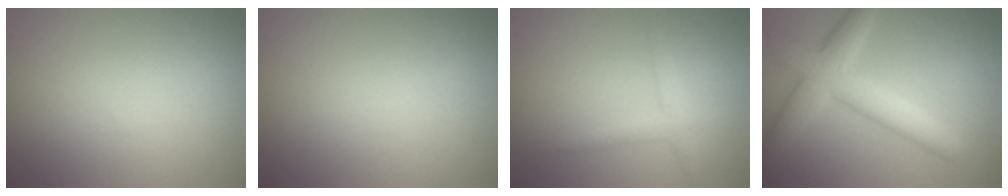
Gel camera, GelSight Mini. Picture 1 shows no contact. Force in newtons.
{"total": 0.0}
{"total": 1.8, "press": 1.8, "slide": 0.0}
{"total": 5.3, "press": 5.3, "slide": 0.2}